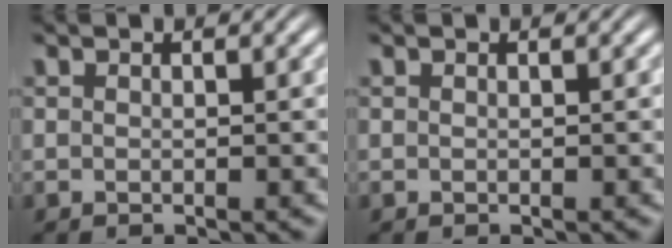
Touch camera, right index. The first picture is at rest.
{"total": 0.0}